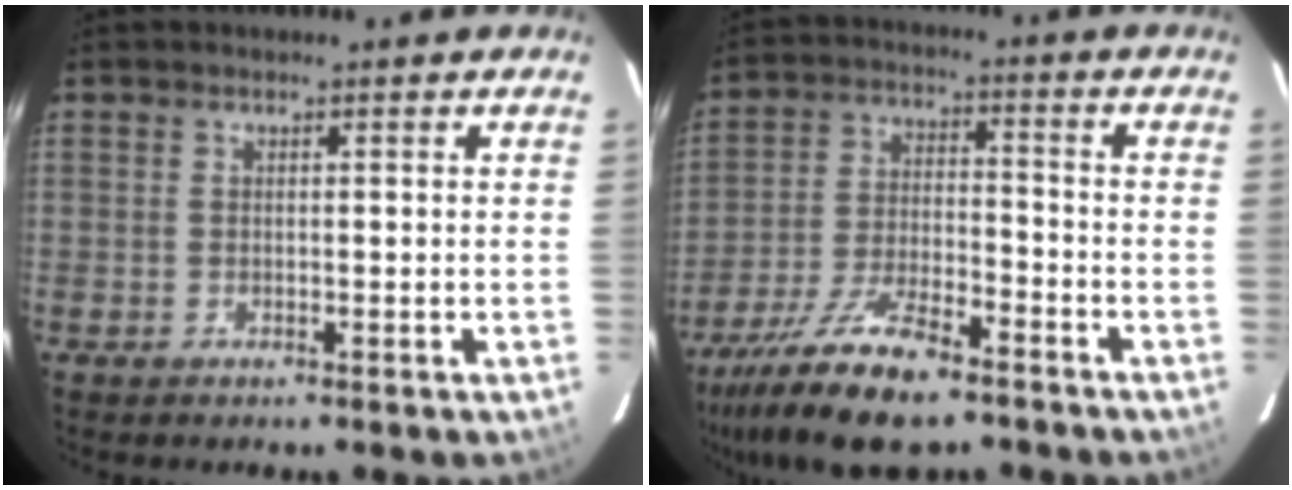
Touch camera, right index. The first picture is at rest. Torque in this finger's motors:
{"motor_torque": [1.24, -0.90, 0.65, 0.09]}